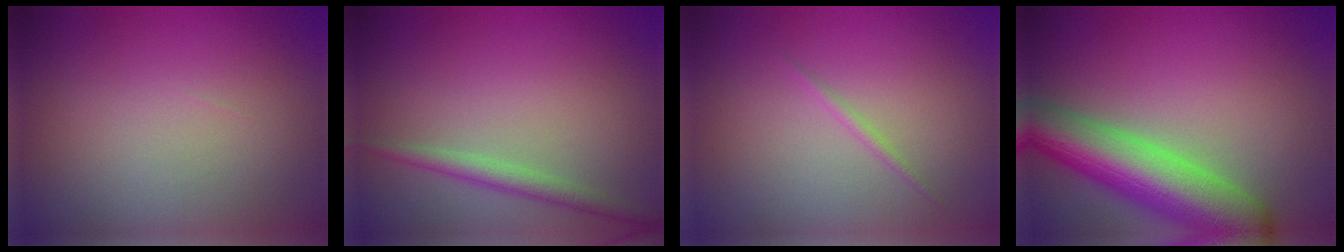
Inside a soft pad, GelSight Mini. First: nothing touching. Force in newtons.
{"total": 1.9, "press": 1.9, "slide": 0.0}
{"total": 0.7, "press": 0.7, "slide": 0.1}
{"total": 9.1, "press": 9.1, "slide": 0.6}